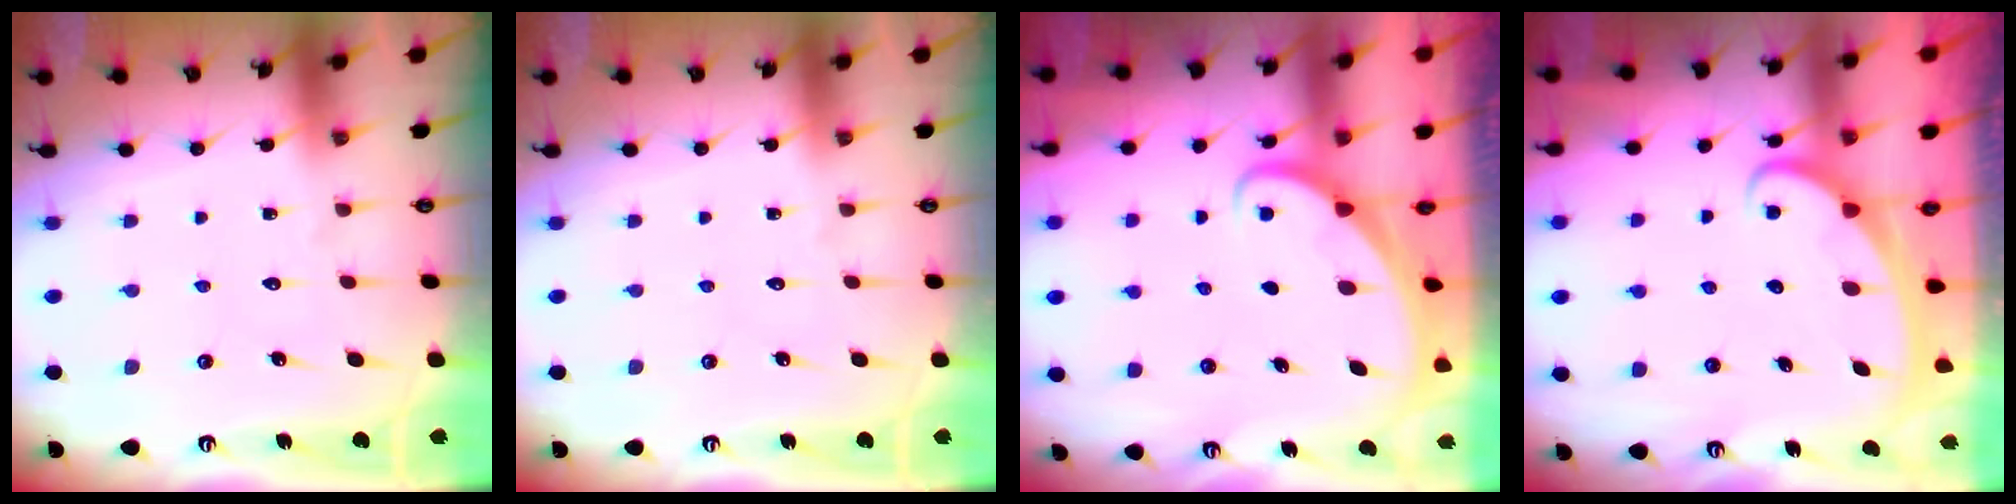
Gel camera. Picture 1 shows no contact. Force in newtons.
{"total": 0.0}
{"total": 1.6, "press": 1.6, "slide": 0.0}
{"total": 2.6, "press": 2.6, "slide": 0.3}